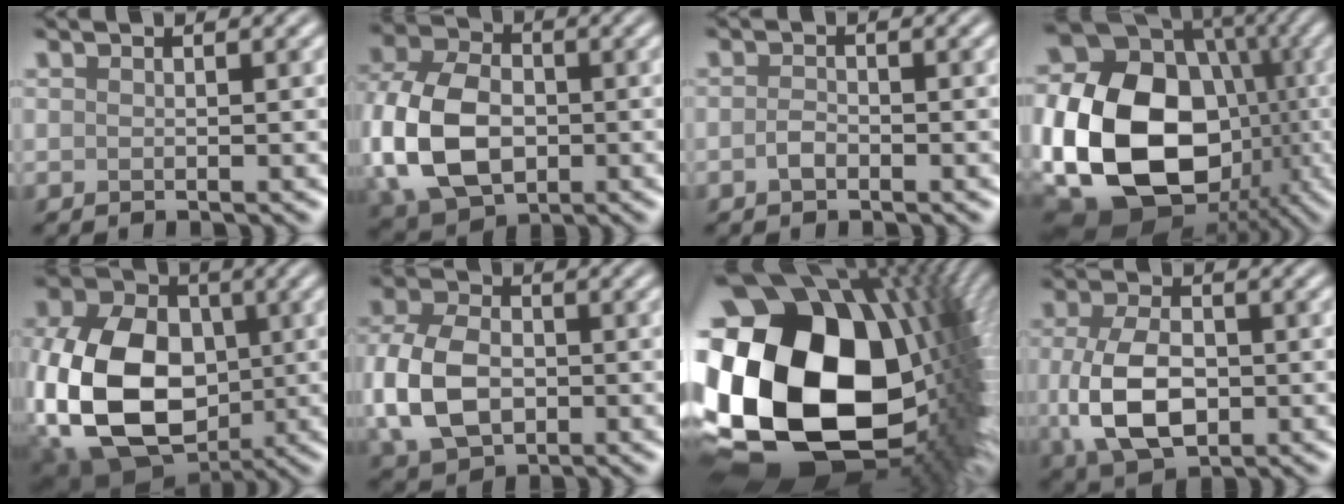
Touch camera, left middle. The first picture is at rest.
{"total": 12.2, "force": [-1.7, 8.6, 8.5], "torque": [-0.212, -0.016, -0.037]}
{"total": 1.1, "force": [-0.6, 0.6, 0.8], "torque": [-0.021, 0.002, -0.014]}
{"total": 20.3, "force": [-2.8, 15.8, 12.4], "torque": [-0.256, -0.023, -0.033]}
{"total": 14.2, "force": [-2.0, 10.2, 9.6], "torque": [-0.227, -0.022, -0.040]}
{"total": 9.1, "force": [-1.4, 6.3, 6.4], "torque": [-0.162, -0.004, -0.036]}
{"total": 23.0, "force": [0.0, 15.8, 16.7], "torque": [-0.368, -0.059, 0.044]}
{"total": 7.4, "force": [-0.8, 4.6, 5.7], "torque": [-0.133, -0.010, -0.012]}